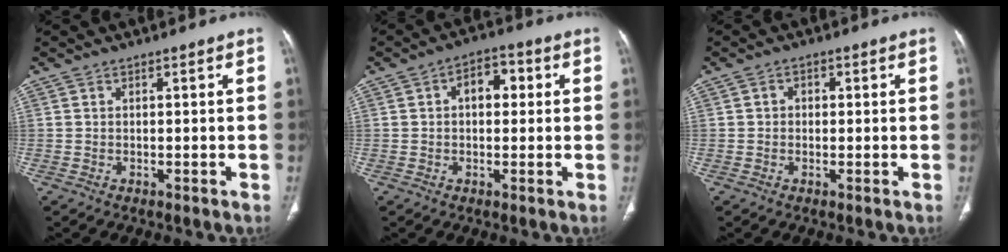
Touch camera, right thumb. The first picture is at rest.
{"total": 6.1, "force": [1.2, 3.8, 4.7], "torque": [-0.049, 0.016, 0.011]}
{"total": 1.8, "force": [0.1, 1.6, 1.0], "torque": [-0.004, 0.009, -0.003]}